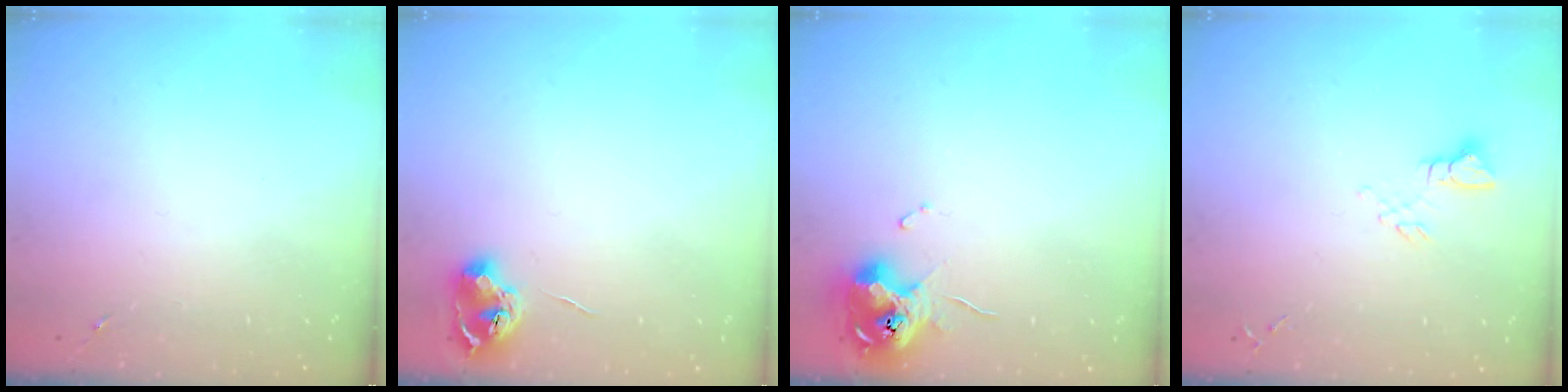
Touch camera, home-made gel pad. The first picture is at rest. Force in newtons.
{"total": 8.0, "press": 8.0, "slide": 0.8}
{"total": 12.1, "press": 12.0, "slide": 1.2}
{"total": 4.3, "press": 4.3, "slide": 0.5}